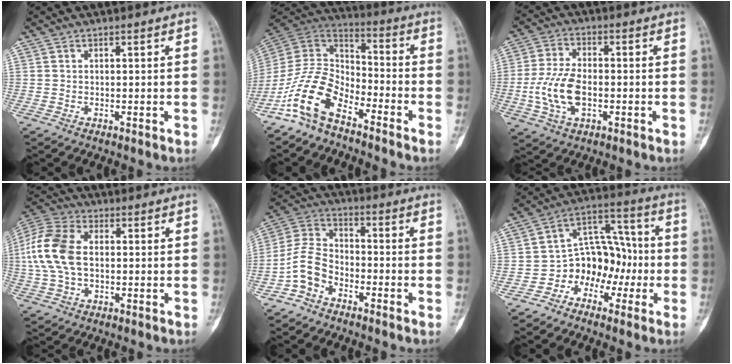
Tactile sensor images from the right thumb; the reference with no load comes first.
{"total": 13.2, "force": [-8.7, 6.5, 7.5], "torque": [-0.143, 0.079, -0.180]}
{"total": 10.5, "force": [-1.9, 5.9, 8.4], "torque": [-0.173, 0.011, -0.036]}
{"total": 12.7, "force": [0.6, 8.0, 9.9], "torque": [-0.217, 0.021, 0.007]}
{"total": 8.5, "force": [-4.4, 5.7, 4.6], "torque": [-0.093, 0.042, -0.098]}
{"total": 11.7, "force": [-4.1, 8.9, 6.3], "torque": [-0.054, 0.074, -0.080]}